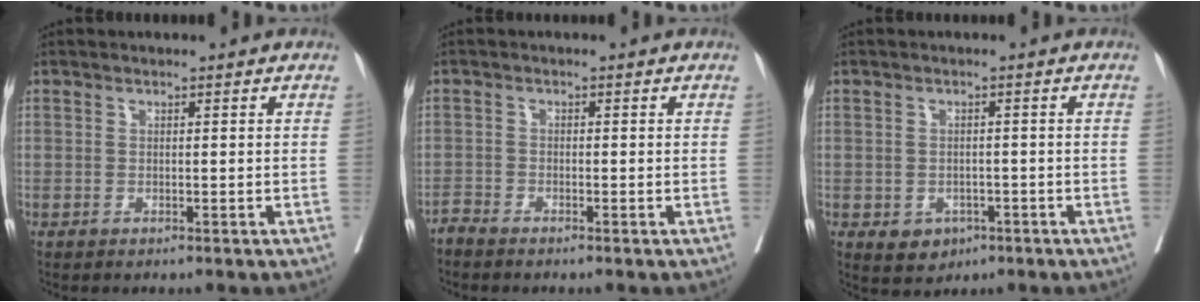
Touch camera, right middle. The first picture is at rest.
{"total": 1.3, "force": [-1.3, 0.0, 0.1], "torque": [-0.001, -0.003, -0.028]}
{"total": 3.5, "force": [-1.5, 2.8, 1.5], "torque": [-0.016, 0.002, -0.011]}